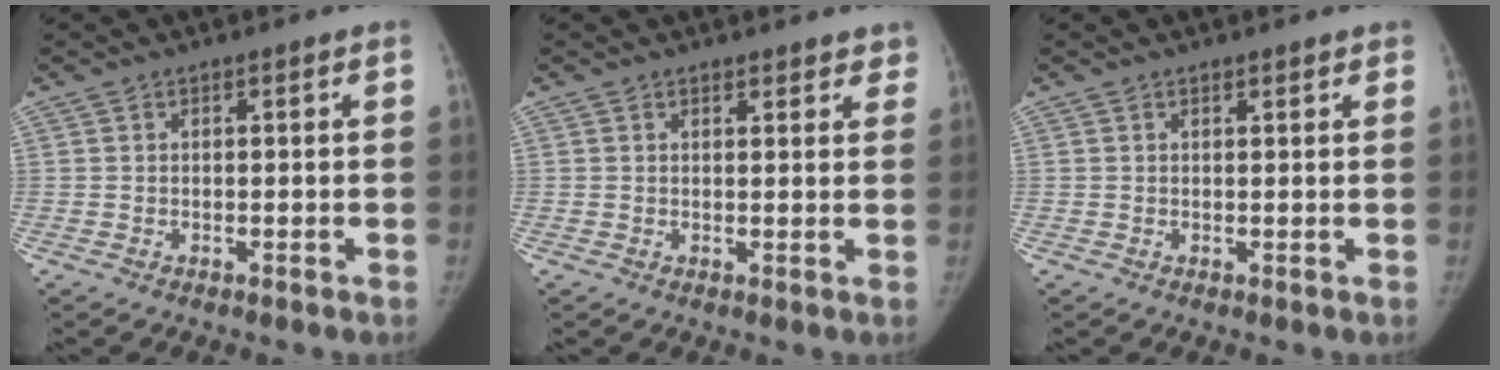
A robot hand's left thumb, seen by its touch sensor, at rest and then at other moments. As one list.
[{"total": 3.9, "force": [3.4, 1.6, 1.1], "torque": [0.022, -0.012, 0.032]}, {"total": 1.1, "force": [1.0, 0.4, 0.5], "torque": [-0.004, -0.004, 0.012]}]